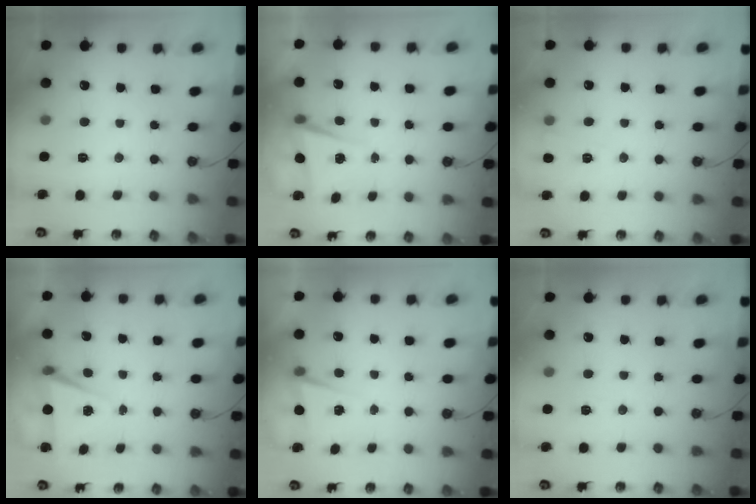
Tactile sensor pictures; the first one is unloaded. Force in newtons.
{"total": 4.6, "press": 4.3, "slide": 1.7}
{"total": 2.5, "press": 2.4, "slide": 0.7}
{"total": 5.2, "press": 2.7, "slide": 4.5}
{"total": 2.5, "press": 1.8, "slide": 1.8}
{"total": 2.4, "press": 1.7, "slide": 1.7}